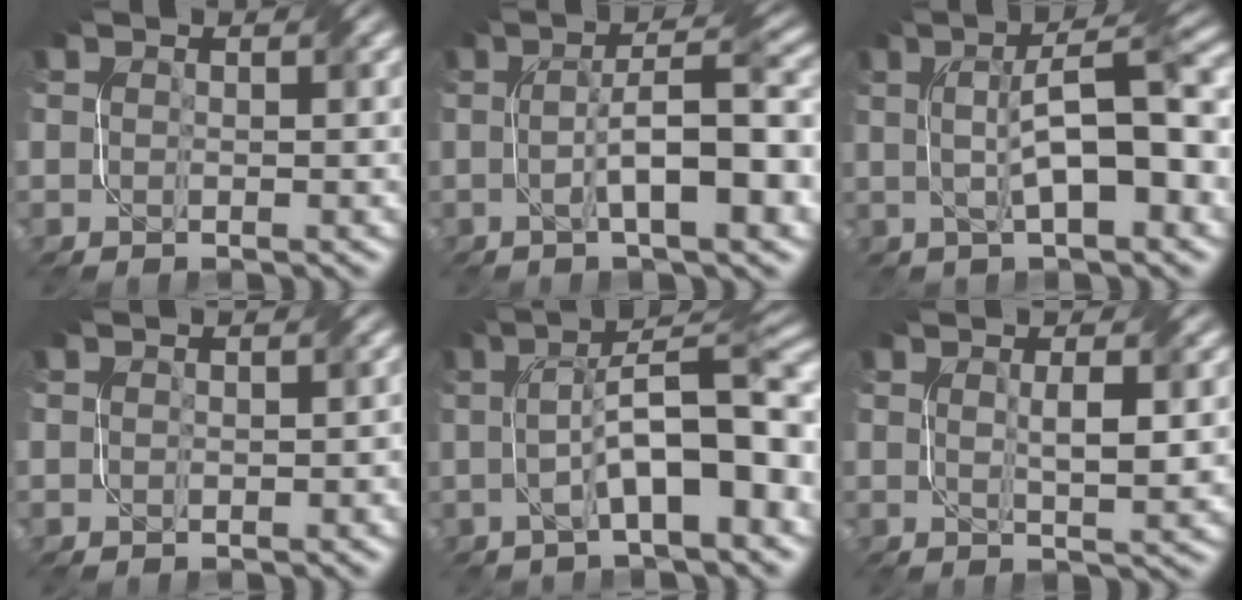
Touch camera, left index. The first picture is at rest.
{"total": 8.2, "force": [-0.9, 1.8, 7.9], "torque": [-0.117, 0.014, -0.014]}
{"total": 7.9, "force": [0.3, 2.2, 7.6], "torque": [-0.115, 0.010, 0.005]}
{"total": 1.0, "force": [-0.2, 0.7, 0.7], "torque": [-0.009, -0.004, 0.001]}
{"total": 9.6, "force": [-0.8, 2.9, 9.1], "torque": [-0.130, 0.018, -0.015]}
{"total": 3.2, "force": [0.3, 0.6, 3.1], "torque": [-0.054, -0.001, 0.009]}